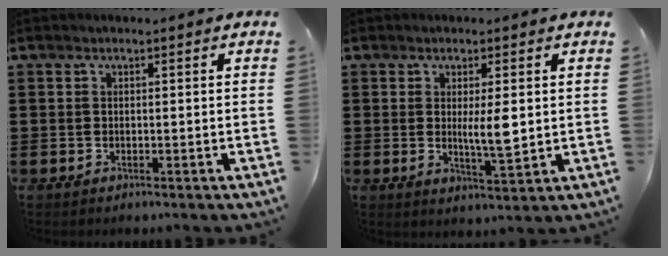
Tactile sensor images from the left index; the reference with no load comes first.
{"total": 4.9, "force": [0.5, 0.9, 4.8], "torque": [-0.072, -0.009, 0.004]}